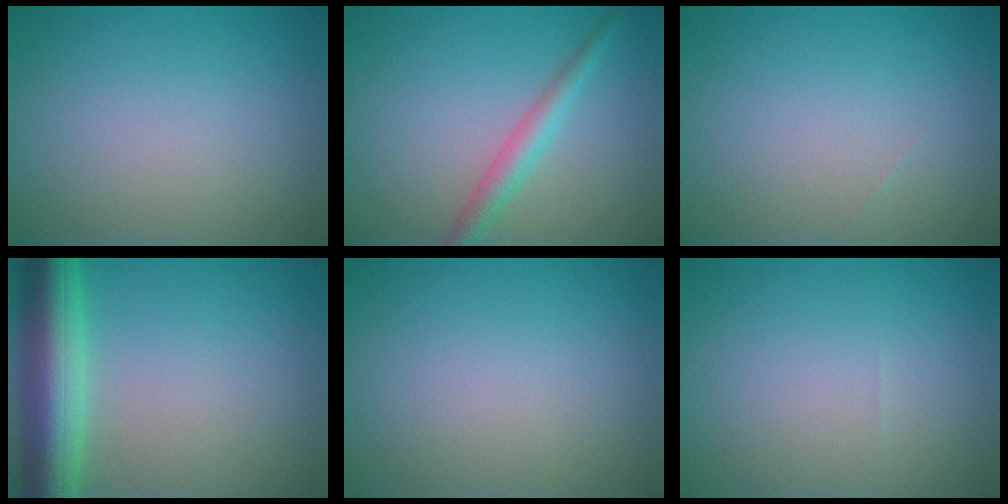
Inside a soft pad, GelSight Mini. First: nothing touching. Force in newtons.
{"total": 2.6, "press": 2.5, "slide": 0.1}
{"total": 0.0}
{"total": 7.9, "press": 7.8, "slide": 0.4}
{"total": 0.0}
{"total": 0.0}